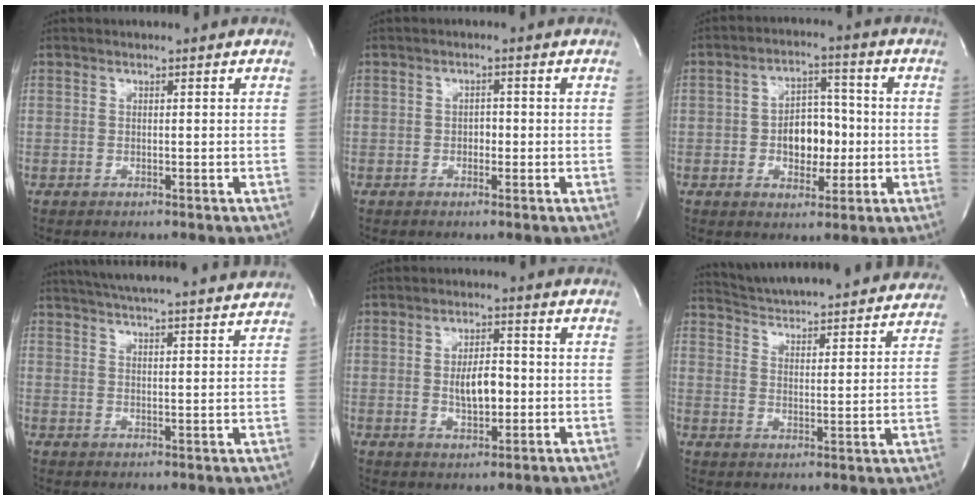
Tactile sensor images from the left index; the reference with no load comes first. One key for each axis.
{"total": 1.5, "fx": -0.9, "fy": 0.9, "fz": 0.8, "tx": -0.010, "ty": -0.002, "tz": -0.014}
{"total": 7.1, "fx": -1.5, "fy": 4.4, "fz": 5.3, "tx": -0.086, "ty": 0.009, "tz": -0.022}
{"total": 20.7, "fx": 19.0, "fy": 1.4, "fz": 8.2, "tx": -0.138, "ty": 0.002, "tz": 0.247}
{"total": 5.4, "fx": -0.9, "fy": 2.4, "fz": 4.8, "tx": -0.087, "ty": -0.005, "tz": -0.011}
{"total": 26.7, "fx": 25.1, "fy": 3.9, "fz": 8.1, "tx": -0.136, "ty": -0.036, "tz": 0.321}